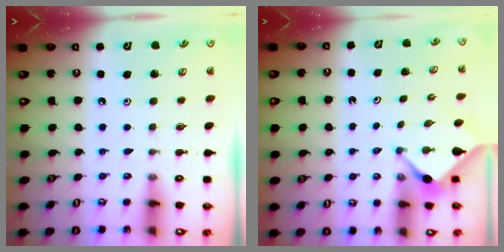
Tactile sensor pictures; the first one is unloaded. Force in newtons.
{"total": 2.9, "press": 2.9, "slide": 0.4}